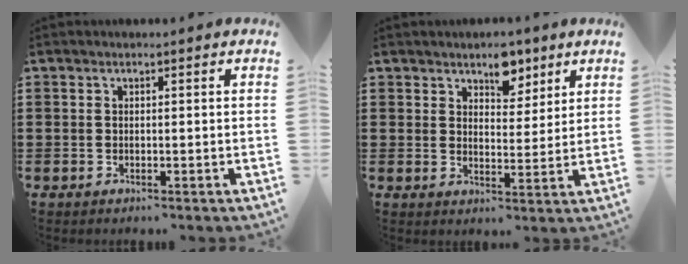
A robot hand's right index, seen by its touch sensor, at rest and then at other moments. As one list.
[{"total": 5.8, "force": [4.2, 3.3, 2.2], "torque": [-0.036, 0.000, 0.072]}]